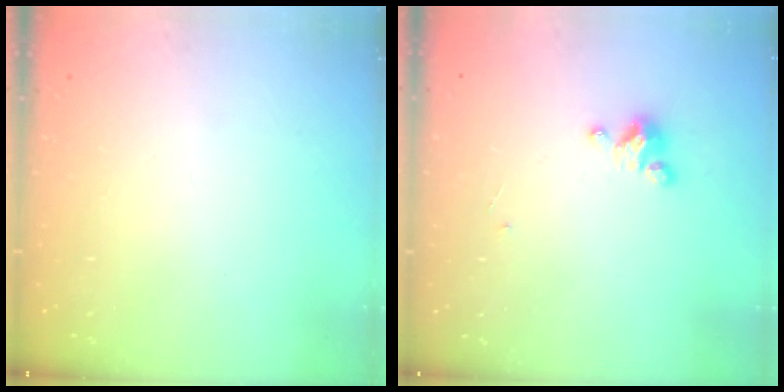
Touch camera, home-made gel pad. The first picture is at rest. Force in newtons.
{"total": 2.7, "press": 2.7, "slide": 0.3}